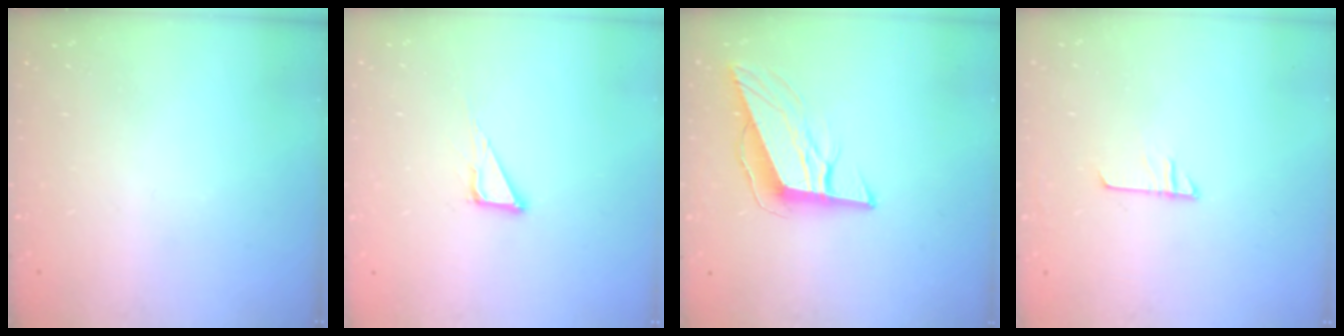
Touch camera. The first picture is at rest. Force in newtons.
{"total": 5.0, "press": 5.0, "slide": 0.1}
{"total": 10.7, "press": 10.3, "slide": 2.6}
{"total": 6.4, "press": 6.4, "slide": 0.3}